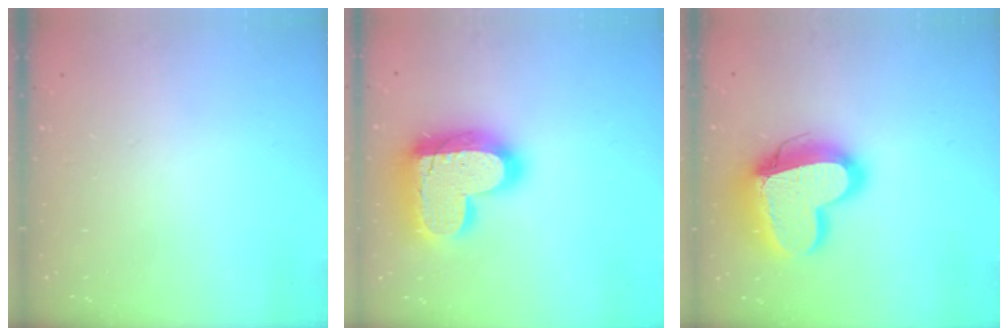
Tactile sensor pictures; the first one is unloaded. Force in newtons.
{"total": 23.4, "press": 23.3, "slide": 1.7}
{"total": 19.4, "press": 19.3, "slide": 1.7}